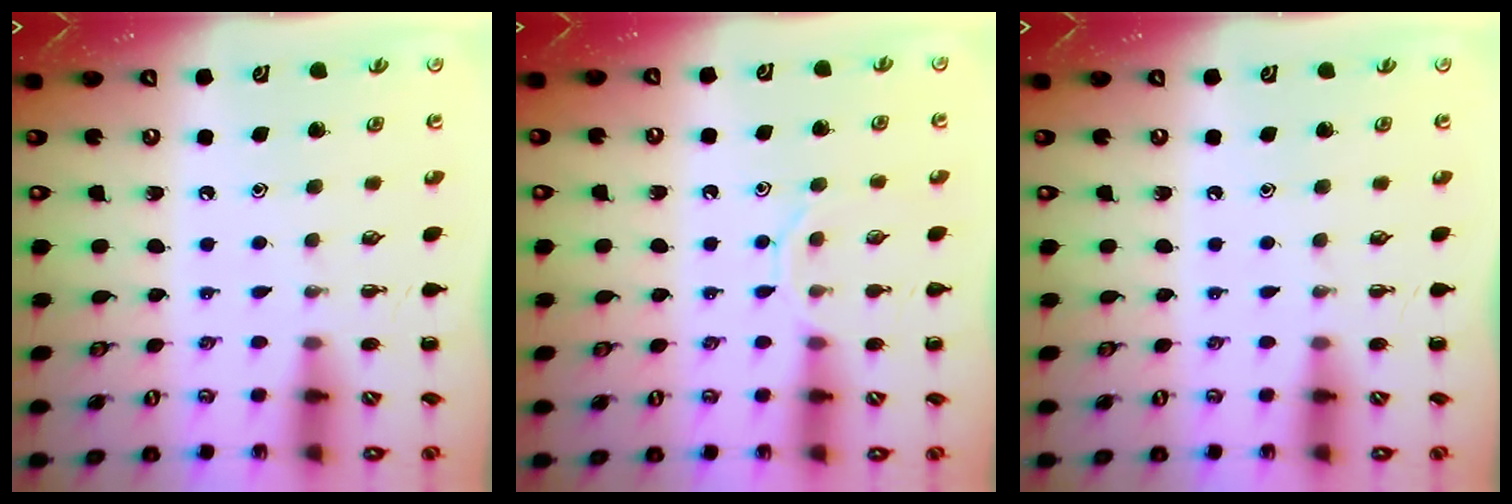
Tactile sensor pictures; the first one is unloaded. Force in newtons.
{"total": 8.3, "press": 8.2, "slide": 1.3}
{"total": 0.0}